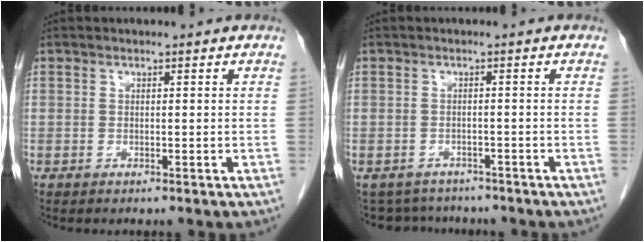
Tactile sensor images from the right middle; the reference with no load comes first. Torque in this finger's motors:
{"motor_torque": [0.17, -0.55, -0.08, -0.02]}